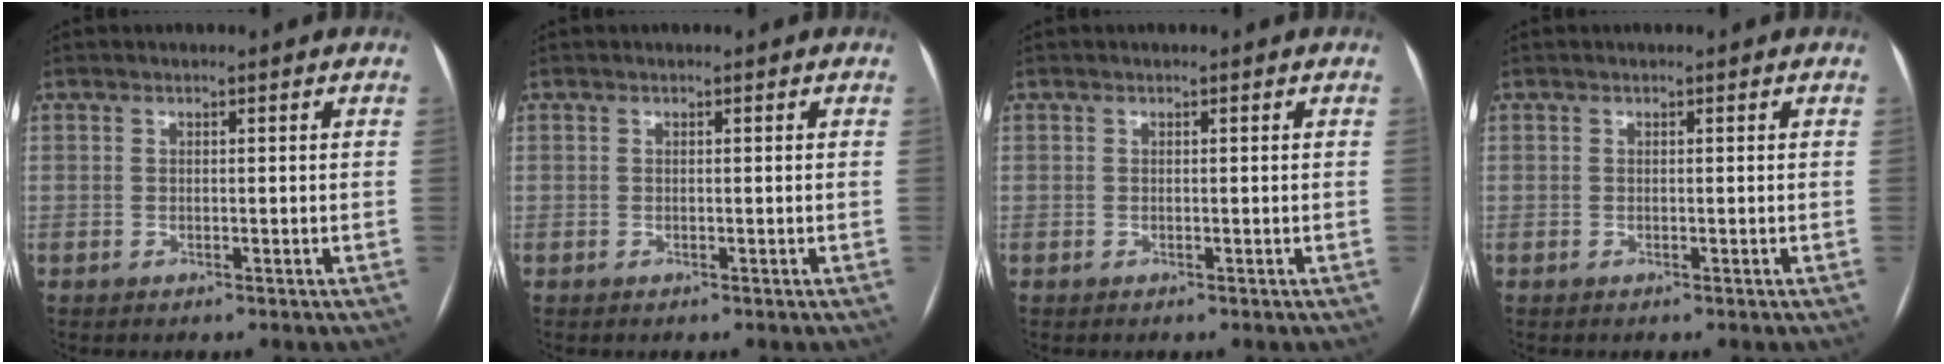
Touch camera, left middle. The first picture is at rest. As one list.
[{"total": 0.0}, {"total": 0.0}, {"total": 0.0}]